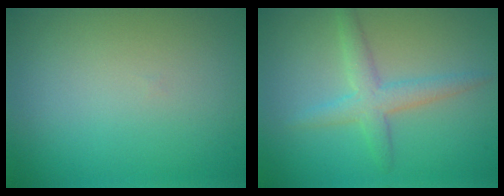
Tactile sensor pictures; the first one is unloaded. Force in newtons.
{"total": 2.9, "press": 2.9, "slide": 0.1}